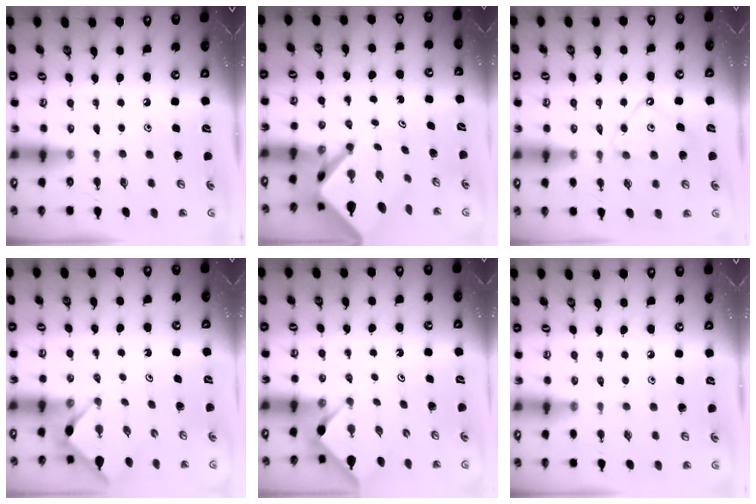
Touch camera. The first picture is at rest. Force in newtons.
{"total": 5.9, "press": 5.9, "slide": 0.4}
{"total": 9.9, "press": 9.9, "slide": 0.8}
{"total": 2.8, "press": 2.8, "slide": 0.3}
{"total": 3.0, "press": 3.0, "slide": 0.3}
{"total": 1.9, "press": 1.9, "slide": 0.3}